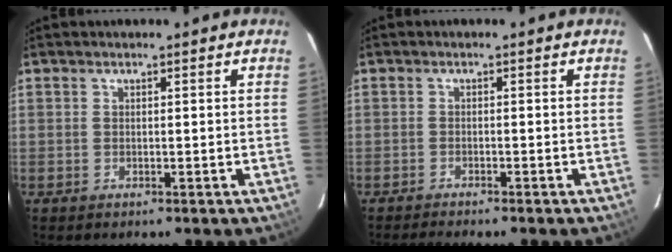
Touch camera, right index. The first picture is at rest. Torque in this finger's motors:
{"motor_torque": [0.68, -0.73, 0.24, 0.06]}